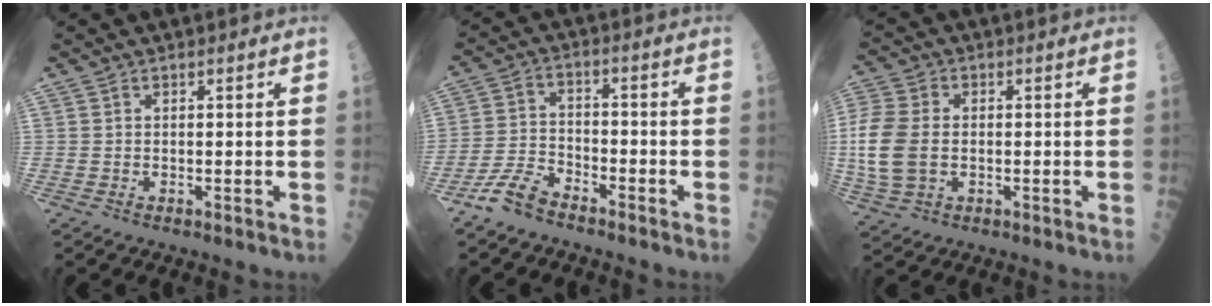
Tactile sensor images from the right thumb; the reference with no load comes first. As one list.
[{"total": 6.6, "force": [-5.2, 2.4, 3.2], "torque": [-0.068, 0.026, -0.107]}, {"total": 10.9, "force": [-0.6, 7.2, 8.1], "torque": [-0.188, 0.007, -0.013]}]